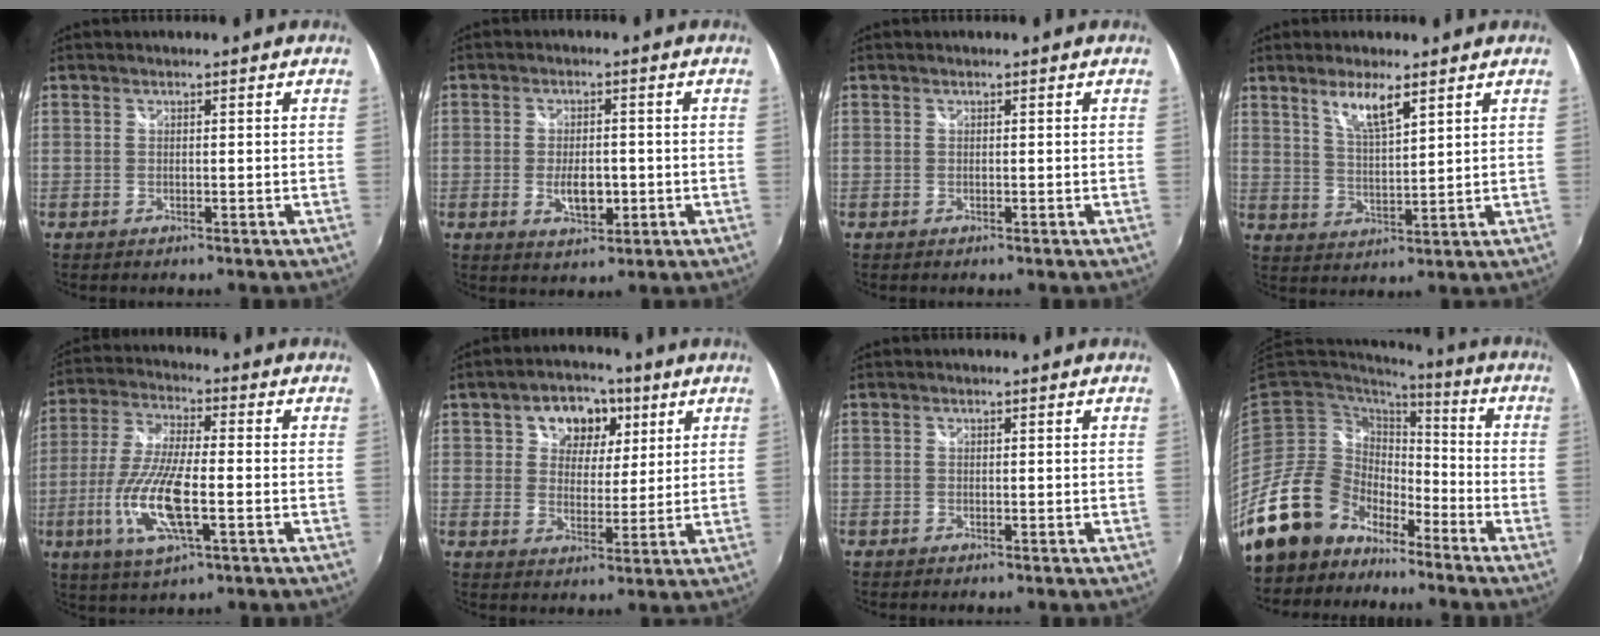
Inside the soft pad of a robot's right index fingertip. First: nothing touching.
{"total": 5.6, "force": [-1.2, 2.9, 4.6], "torque": [-0.087, -0.007, -0.018]}
{"total": 0.0}
{"total": 6.2, "force": [4.0, 1.2, 4.7], "torque": [-0.088, -0.003, 0.078]}
{"total": 14.0, "force": [-4.0, 3.8, 12.8], "torque": [-0.273, -0.014, -0.078]}
{"total": 9.0, "force": [3.7, 6.9, 4.5], "torque": [-0.081, 0.017, 0.058]}
{"total": 0.0}
{"total": 16.7, "force": [-12.4, 10.0, 5.0], "torque": [-0.117, 0.013, -0.215]}